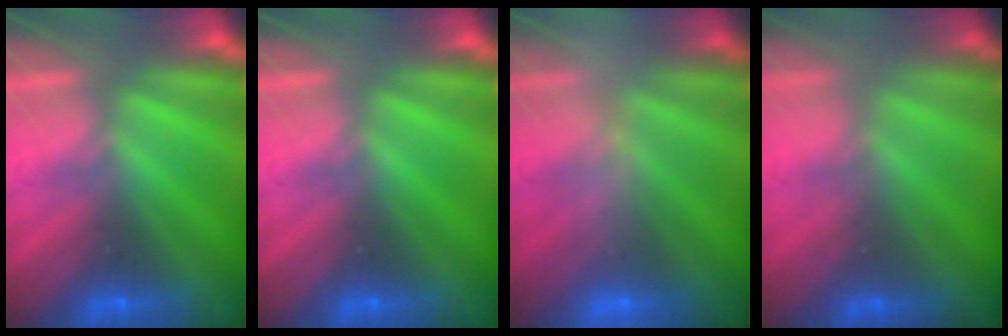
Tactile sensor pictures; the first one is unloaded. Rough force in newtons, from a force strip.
{"total": 0.0}
{"total": 2.4}
{"total": 1.3}